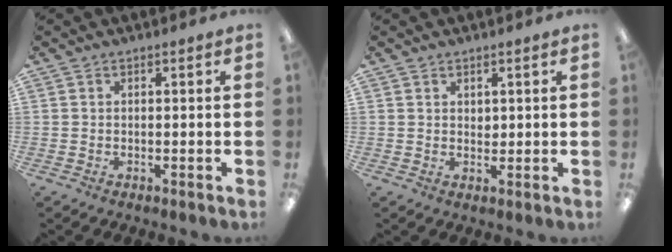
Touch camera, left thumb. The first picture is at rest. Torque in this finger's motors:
{"motor_torque": [0.04, -0.12, -0.28, 0.02, 0.00]}